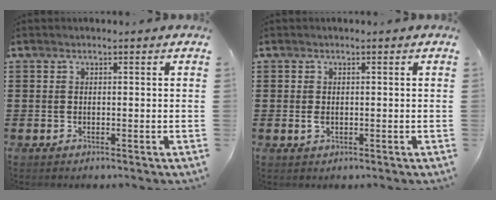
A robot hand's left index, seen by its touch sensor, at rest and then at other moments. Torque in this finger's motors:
{"motor_torque": [0.88, 0.88, 0.17, 0.05]}